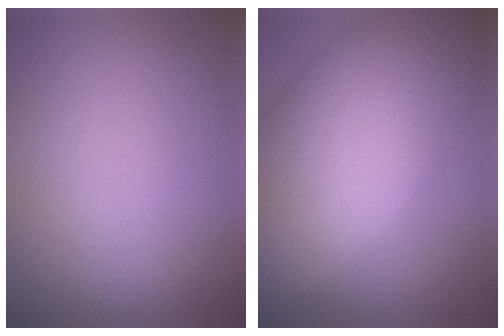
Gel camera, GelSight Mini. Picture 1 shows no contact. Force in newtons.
{"total": 14.5, "press": 14.5, "slide": 0.6}